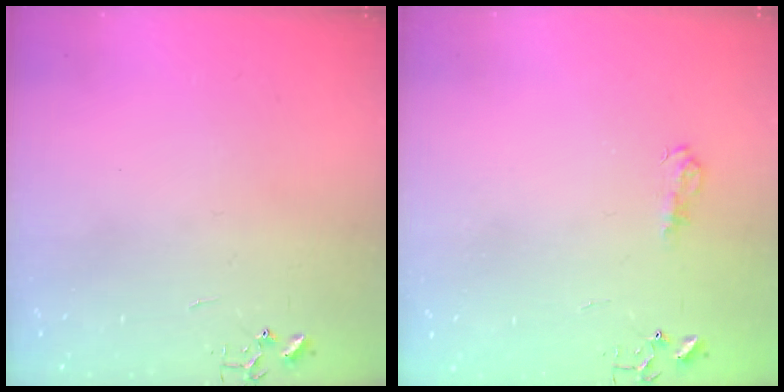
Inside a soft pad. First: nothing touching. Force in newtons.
{"total": 7.9, "press": 7.8, "slide": 0.8}